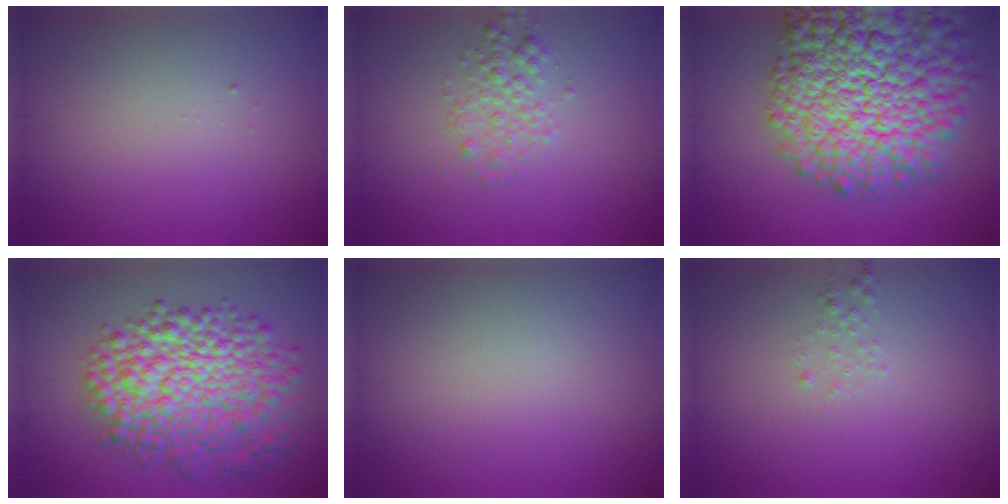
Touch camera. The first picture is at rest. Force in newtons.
{"total": 2.1, "press": 2.1, "slide": 0.1}
{"total": 16.3, "press": 16.3, "slide": 0.7}
{"total": 10.3, "press": 10.2, "slide": 0.2}
{"total": 0.0}
{"total": 0.8, "press": 0.8, "slide": 0.1}